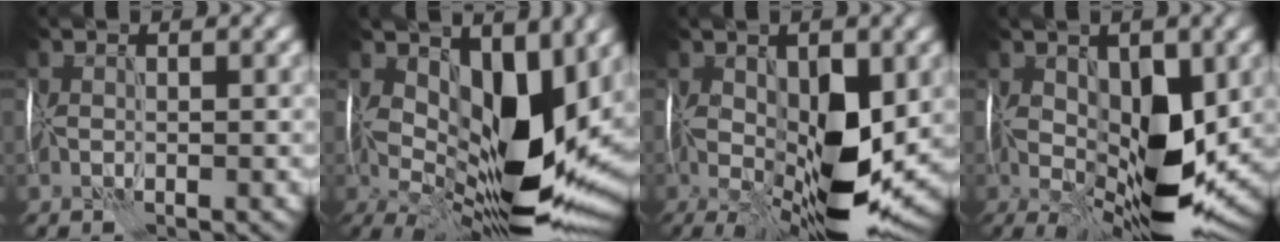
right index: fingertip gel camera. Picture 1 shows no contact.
{"total": 13.9, "force": [2.8, 6.8, 11.7], "torque": [-0.201, -0.022, 0.056]}
{"total": 12.1, "force": [-0.9, 5.5, 10.7], "torque": [-0.198, -0.018, -0.010]}
{"total": 11.2, "force": [0.3, 5.5, 9.8], "torque": [-0.175, -0.012, 0.005]}